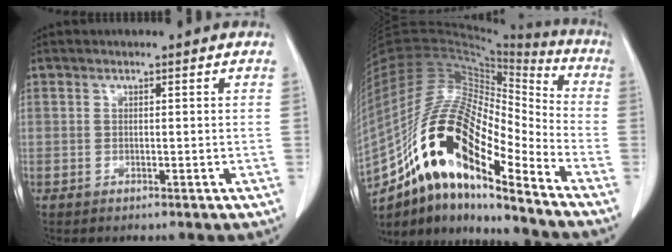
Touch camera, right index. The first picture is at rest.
{"total": 22.0, "force": [-13.0, 6.0, 16.7], "torque": [-0.341, 0.018, -0.230]}